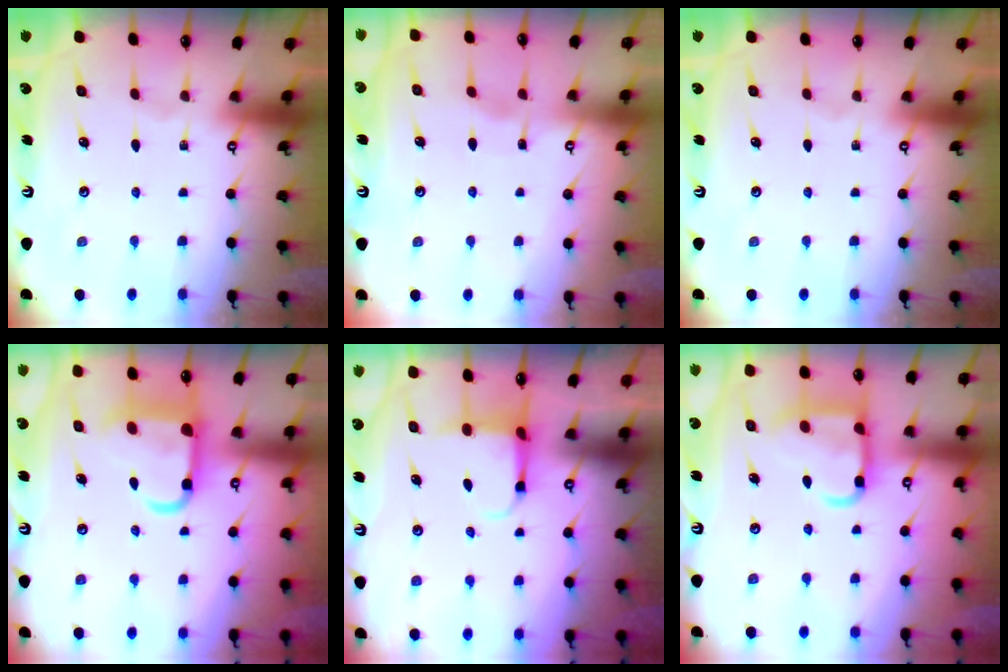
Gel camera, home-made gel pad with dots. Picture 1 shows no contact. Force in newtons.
{"total": 2.8, "press": 2.8, "slide": 0.4}
{"total": 0.0}
{"total": 11.8, "press": 11.7, "slide": 1.6}
{"total": 4.0, "press": 3.7, "slide": 1.3}
{"total": 13.4, "press": 13.3, "slide": 1.5}